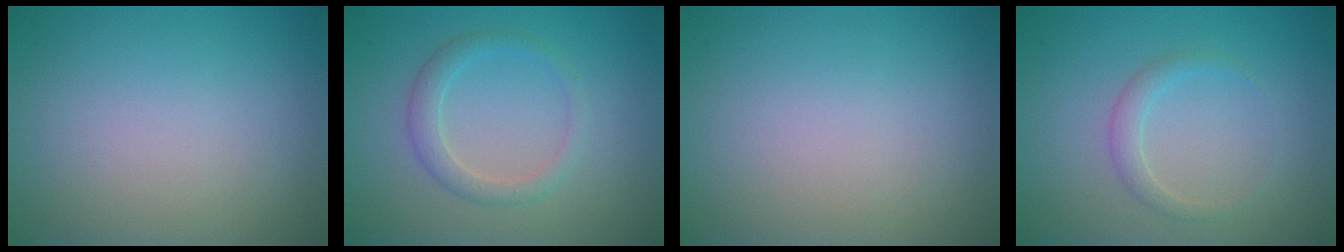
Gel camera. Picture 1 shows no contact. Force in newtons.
{"total": 2.0, "press": 2.0, "slide": 0.1}
{"total": 0.0}
{"total": 1.4, "press": 1.4, "slide": 0.1}